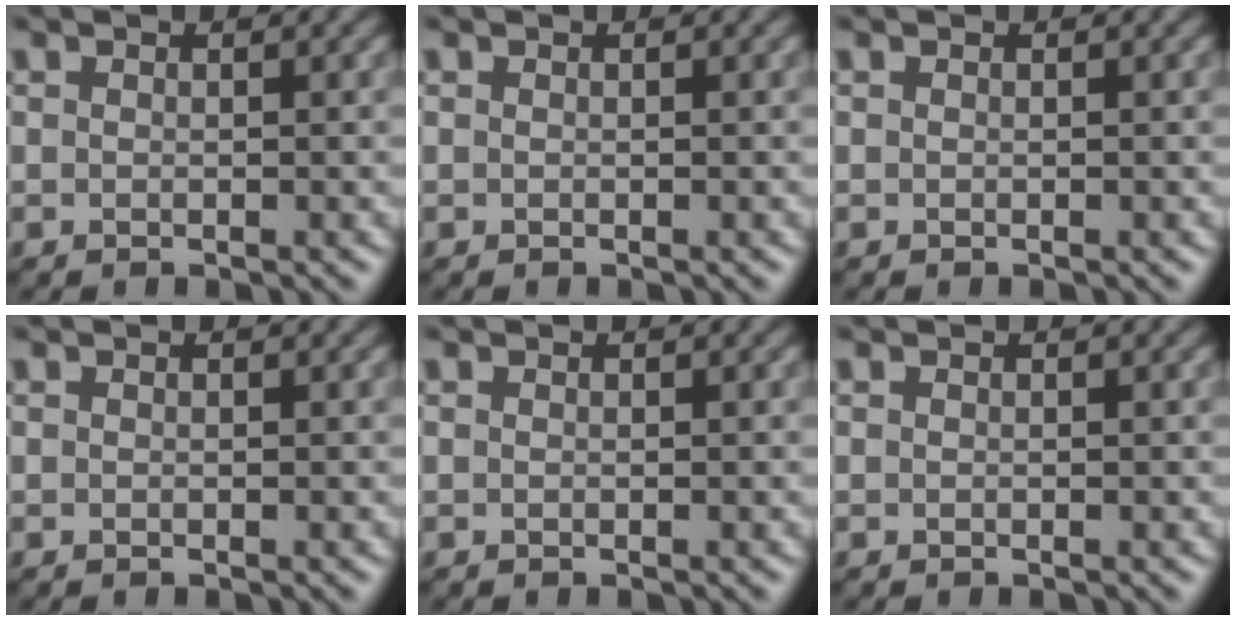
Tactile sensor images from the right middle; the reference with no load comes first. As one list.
[{"total": 0.0}, {"total": 0.0}, {"total": 0.0}, {"total": 0.0}, {"total": 0.0}]